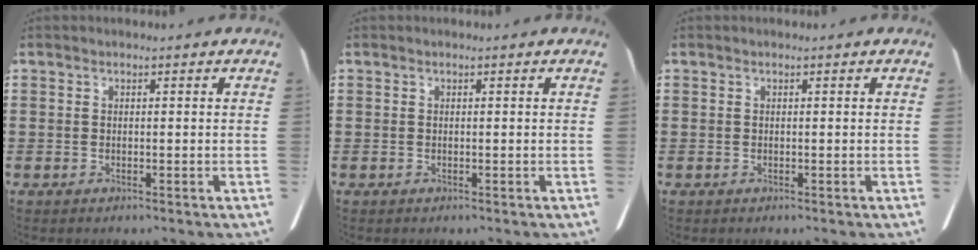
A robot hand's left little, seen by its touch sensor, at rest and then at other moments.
{"total": 0.0}
{"total": 0.0}